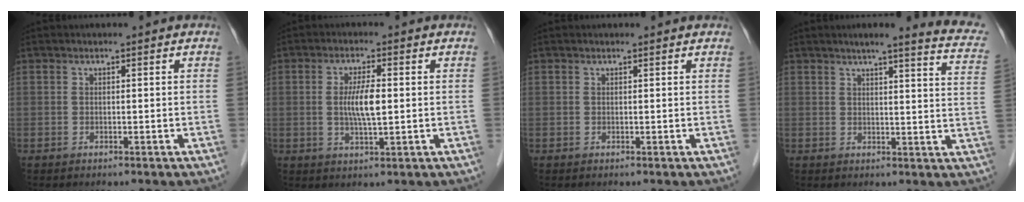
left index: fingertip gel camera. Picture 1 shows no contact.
{"total": 5.0, "force": [0.1, 0.8, 5.0], "torque": [-0.100, -0.001, 0.001]}
{"total": 1.1, "force": [1.1, 0.2, 0.1], "torque": [-0.010, 0.009, 0.009]}
{"total": 13.0, "force": [10.9, 0.8, 7.0], "torque": [-0.076, -0.023, 0.104]}